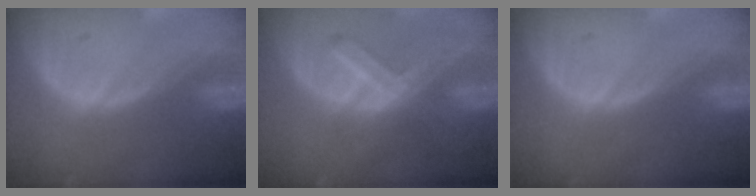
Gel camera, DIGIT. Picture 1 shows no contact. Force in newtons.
{"total": 7.3, "press": 6.3, "slide": 3.7}
{"total": 0.0}